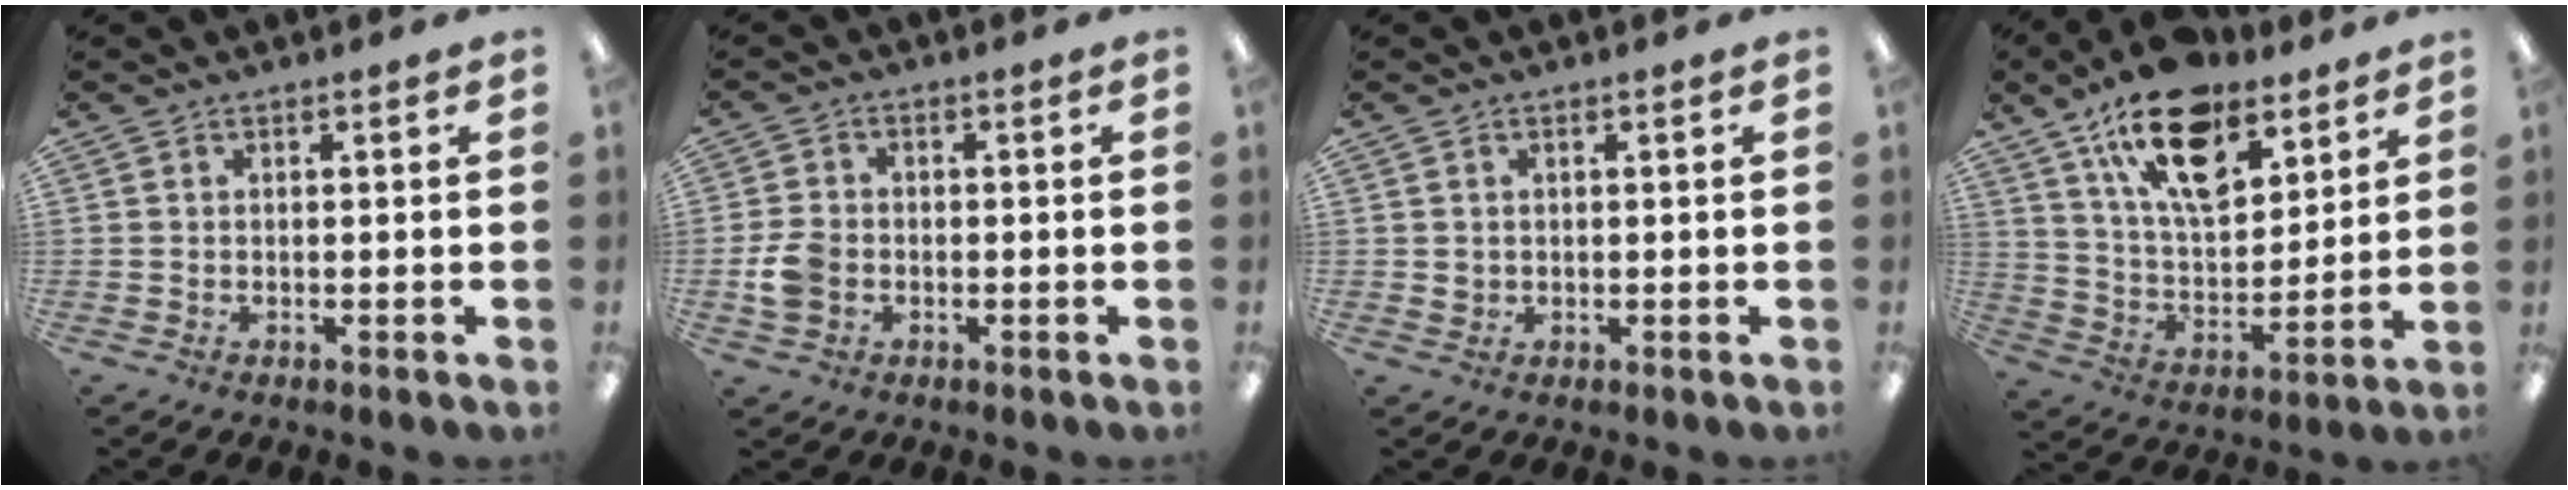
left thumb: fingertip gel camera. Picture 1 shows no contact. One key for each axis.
{"total": 5.6, "fx": -1.3, "fy": 4.4, "fz": 3.2, "tx": -0.058, "ty": 0.005, "tz": -0.024}
{"total": 1.2, "fx": 0.5, "fy": 1.0, "fz": 0.3, "tx": -0.007, "ty": 0.005, "tz": 0.008}
{"total": 19.4, "fx": 12.3, "fy": 9.6, "fz": 11.5, "tx": -0.192, "ty": -0.053, "tz": 0.217}